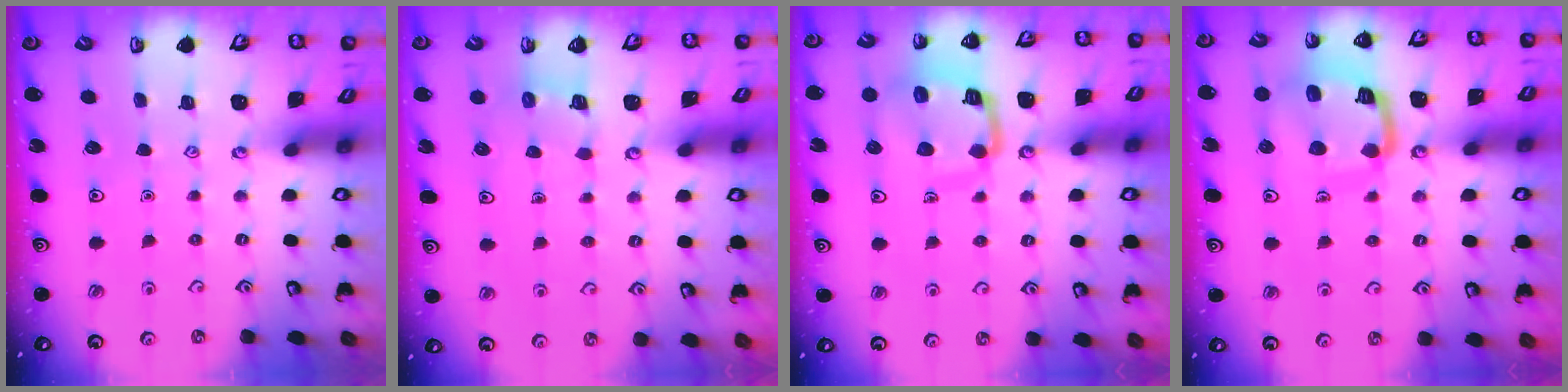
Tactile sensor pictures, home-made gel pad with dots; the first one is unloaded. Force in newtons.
{"total": 5.1, "press": 5.1, "slide": 0.3}
{"total": 12.3, "press": 12.2, "slide": 1.4}
{"total": 14.3, "press": 14.3, "slide": 1.5}